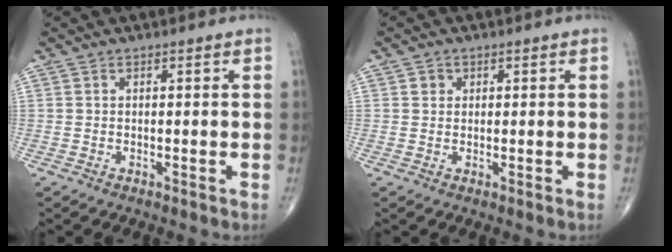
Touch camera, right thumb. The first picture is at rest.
{"total": 1.4, "force": [0.5, 1.3, 0.4], "torque": [0.003, 0.000, 0.004]}